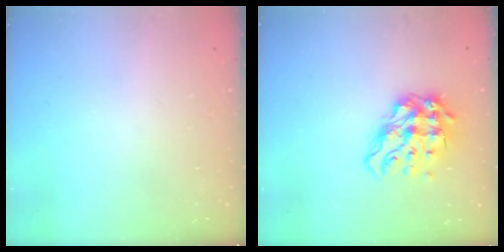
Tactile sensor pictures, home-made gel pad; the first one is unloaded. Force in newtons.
{"total": 12.6, "press": 12.5, "slide": 1.6}